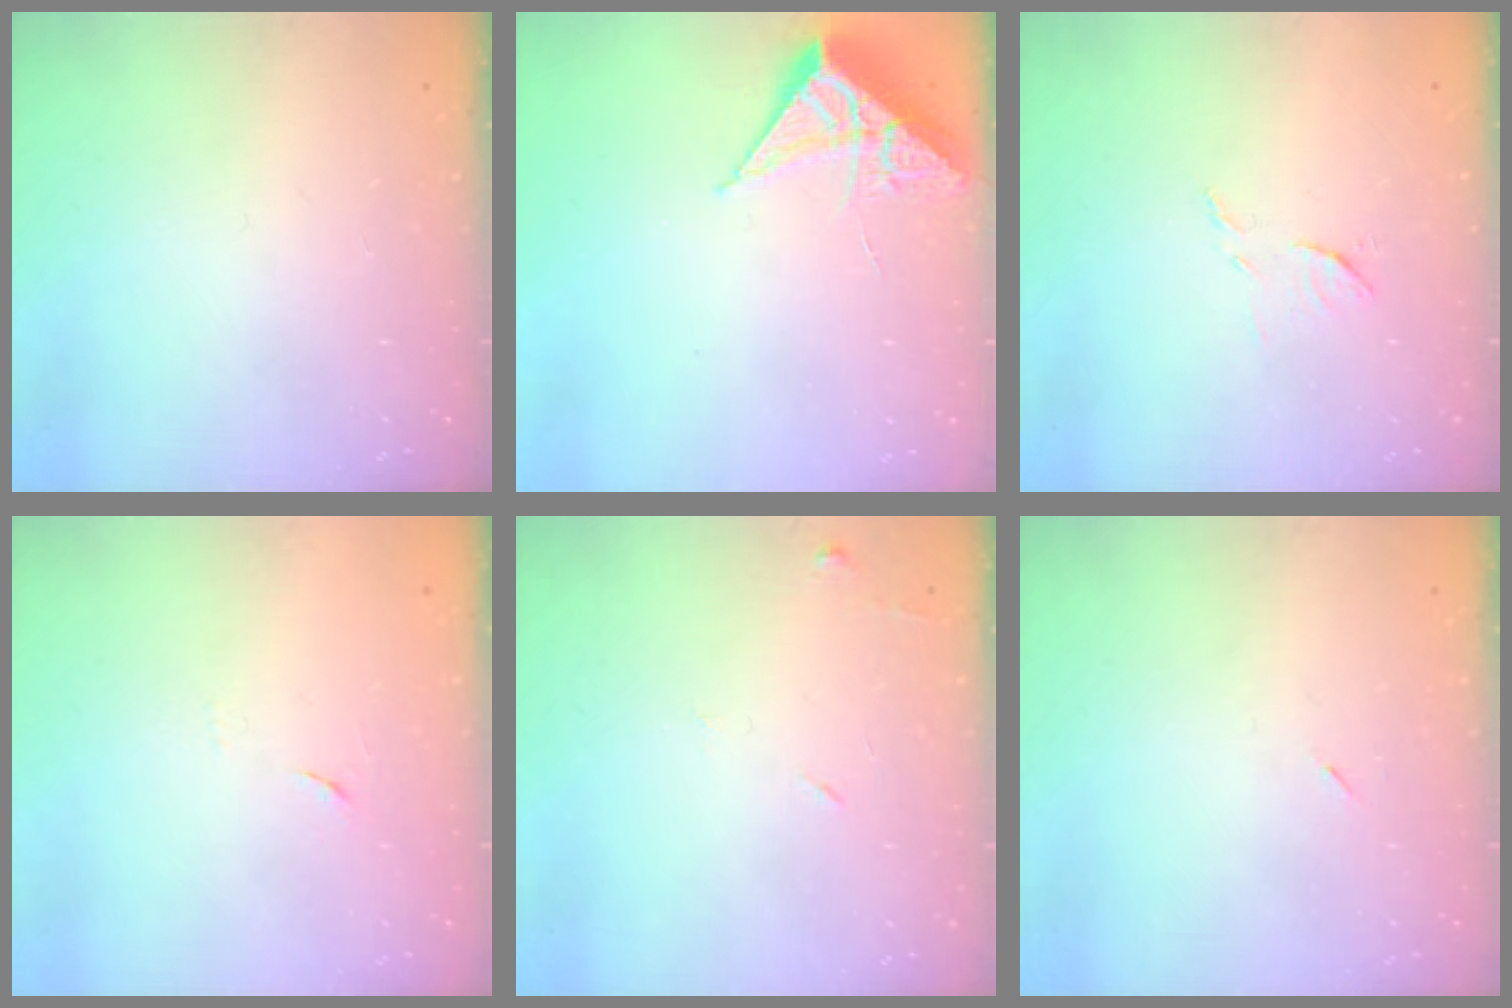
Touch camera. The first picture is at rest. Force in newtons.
{"total": 7.0, "press": 7.0, "slide": 0.3}
{"total": 6.7, "press": 6.7, "slide": 0.3}
{"total": 5.2, "press": 5.1, "slide": 0.7}
{"total": 6.3, "press": 6.2, "slide": 0.7}
{"total": 2.6, "press": 2.3, "slide": 1.2}